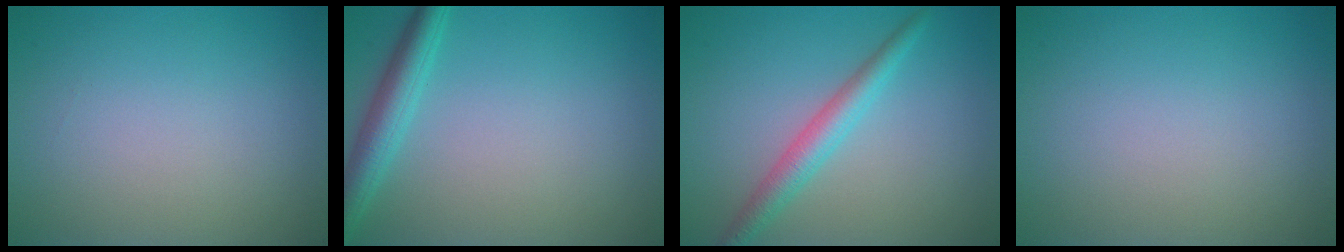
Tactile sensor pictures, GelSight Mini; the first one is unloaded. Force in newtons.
{"total": 3.2, "press": 3.2, "slide": 0.2}
{"total": 3.0, "press": 3.0, "slide": 0.0}
{"total": 0.0}